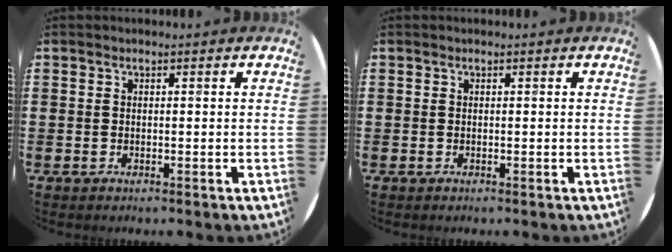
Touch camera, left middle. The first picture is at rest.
{"total": 0.0}